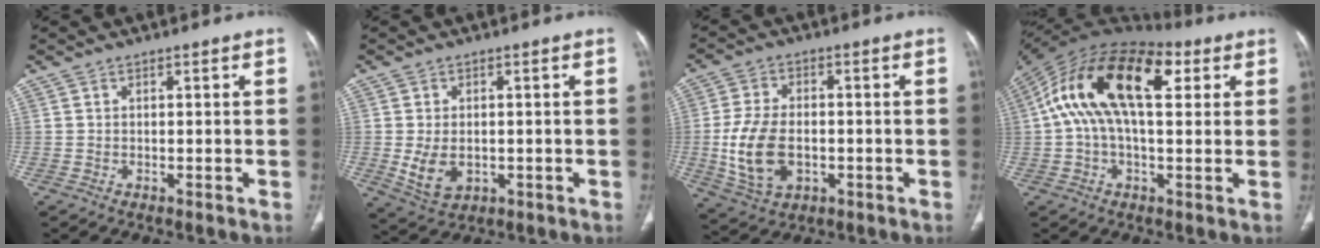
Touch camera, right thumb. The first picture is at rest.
{"total": 6.3, "force": [-0.8, 4.3, 4.5], "torque": [-0.078, -0.004, 0.002]}
{"total": 11.9, "force": [-1.8, 7.5, 9.0], "torque": [-0.176, 0.005, -0.024]}
{"total": 20.7, "force": [5.6, 10.0, 17.2], "torque": [-0.314, 0.046, 0.085]}